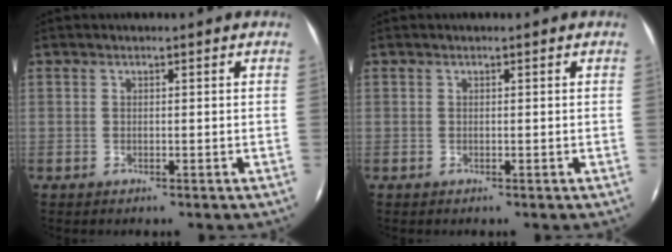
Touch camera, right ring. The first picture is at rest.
{"total": 0.0}